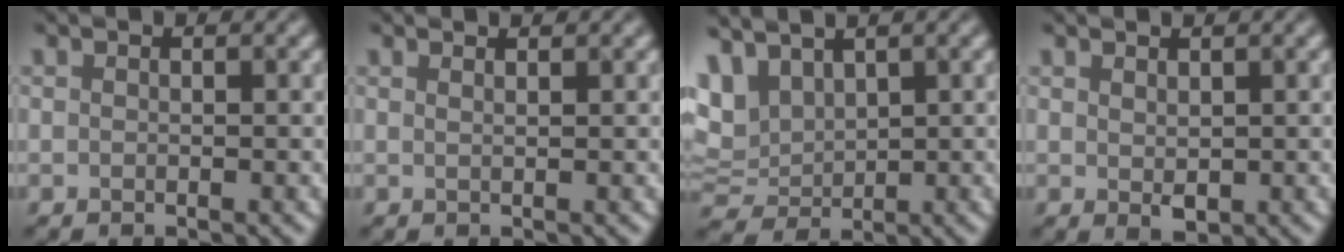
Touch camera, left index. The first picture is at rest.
{"total": 1.4, "force": [1.0, 0.5, 0.8], "torque": [-0.001, 0.018, 0.000]}
{"total": 4.3, "force": [3.0, 1.7, 2.6], "torque": [-0.097, 0.011, 0.085]}
{"total": 0.6, "force": [0.0, -0.6, -0.1], "torque": [-0.024, -0.004, 0.031]}